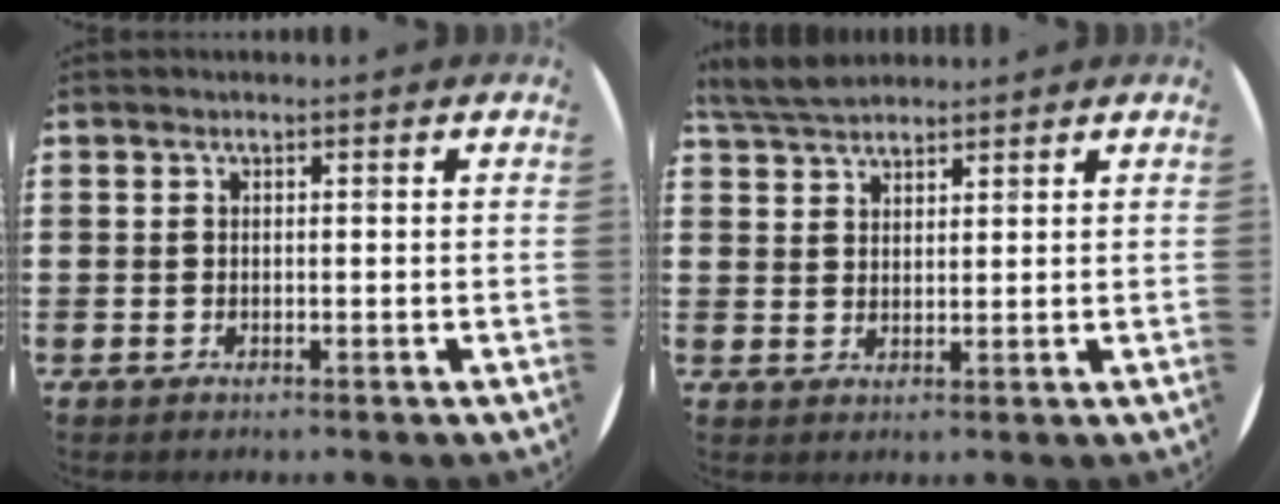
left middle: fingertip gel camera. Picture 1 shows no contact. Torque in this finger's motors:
{"motor_torque": [0.46, -0.49, 0.05, 0.05]}